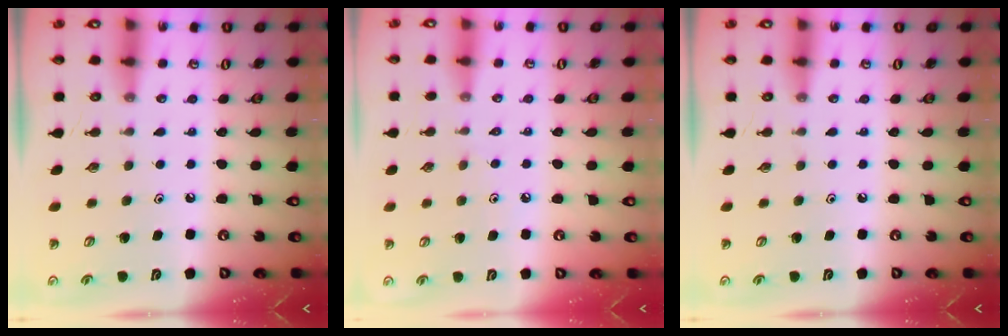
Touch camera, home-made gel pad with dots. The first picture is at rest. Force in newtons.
{"total": 4.1, "press": 4.0, "slide": 0.7}
{"total": 0.0}